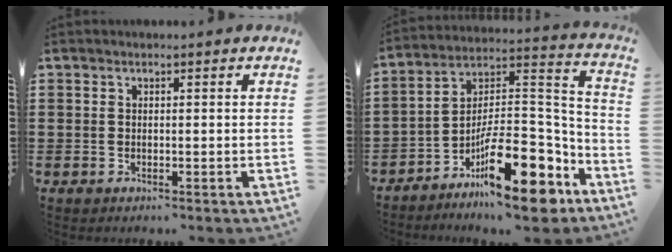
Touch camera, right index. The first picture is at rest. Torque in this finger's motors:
{"motor_torque": [0.97, 1.16, 0.51, 0.21]}